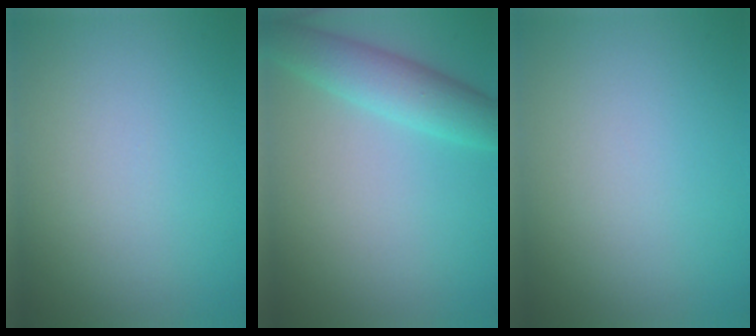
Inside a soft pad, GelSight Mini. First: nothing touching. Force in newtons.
{"total": 4.2, "press": 4.2, "slide": 0.2}
{"total": 0.0}